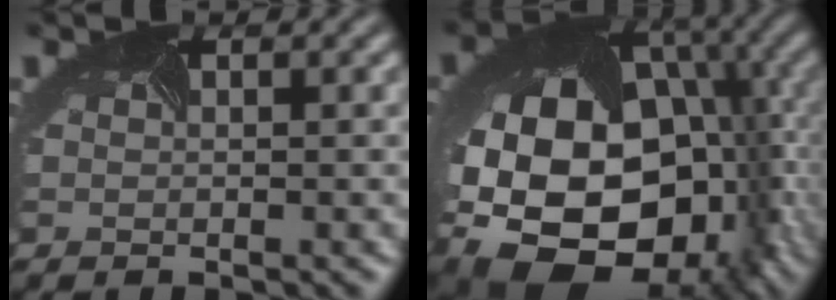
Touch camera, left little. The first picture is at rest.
{"total": 20.3, "force": [-4.8, 14.5, 13.4], "torque": [-0.251, -0.051, -0.046]}